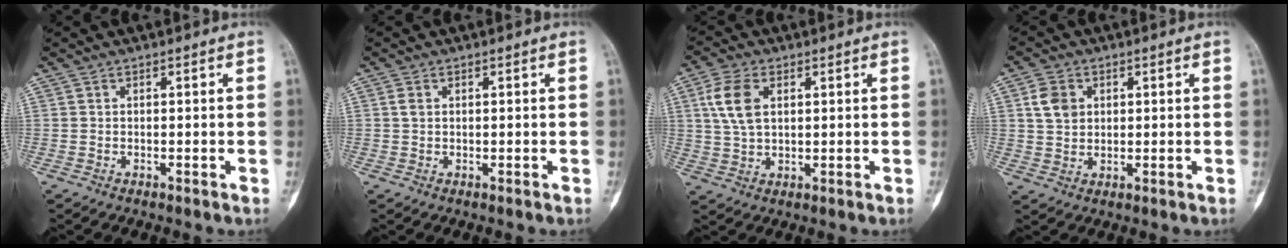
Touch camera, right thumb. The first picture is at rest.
{"total": 1.0, "force": [0.2, 0.8, 0.6], "torque": [-0.006, 0.002, 0.004]}
{"total": 7.4, "force": [2.1, 4.4, 5.5], "torque": [-0.112, 0.003, 0.042]}
{"total": 5.5, "force": [1.7, 4.3, 3.0], "torque": [-0.043, -0.004, 0.032]}